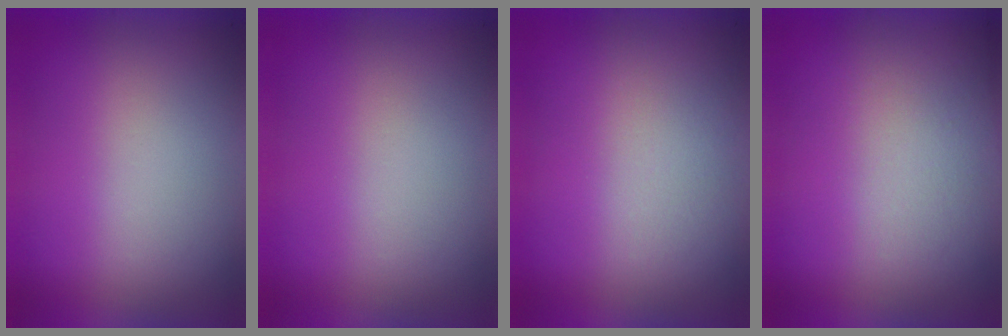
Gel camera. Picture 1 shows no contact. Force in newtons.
{"total": 1.4}
{"total": 2.6}
{"total": 3.7}